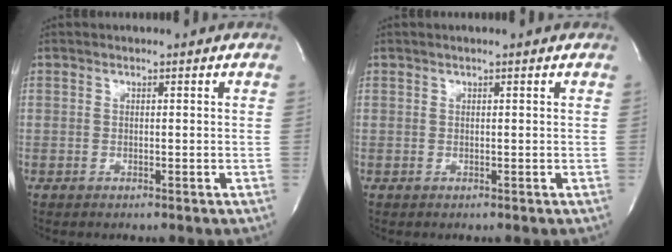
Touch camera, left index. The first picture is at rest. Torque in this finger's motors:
{"motor_torque": [0.16, -0.13, 0.10, -0.01]}